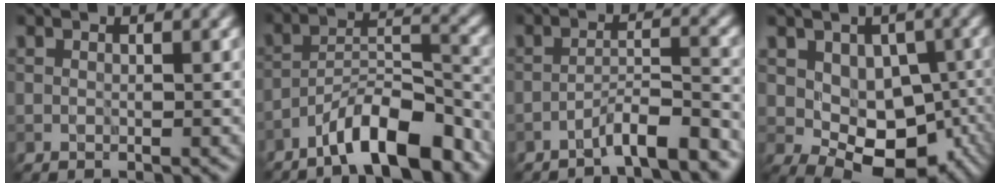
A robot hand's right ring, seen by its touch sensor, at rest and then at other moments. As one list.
[{"total": 8.1, "force": [-5.9, 2.0, 5.3], "torque": [-0.079, 0.014, -0.101]}, {"total": 4.8, "force": [-3.8, 0.7, 3.0], "torque": [-0.044, 0.011, -0.069]}, {"total": 9.9, "force": [-1.9, 6.7, 7.0], "torque": [-0.083, -0.009, -0.022]}]